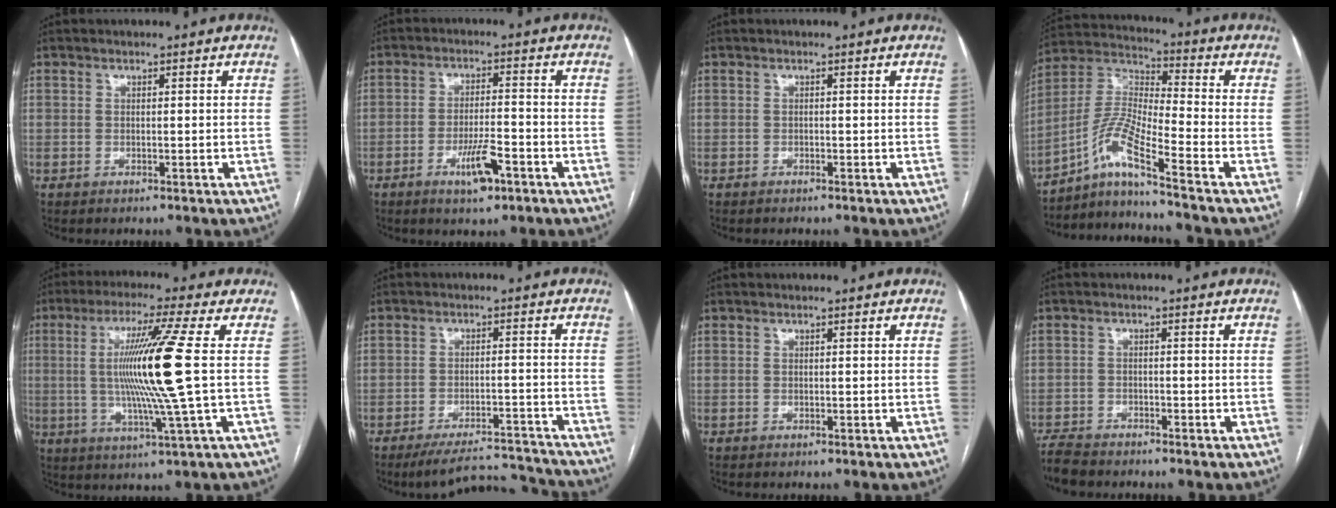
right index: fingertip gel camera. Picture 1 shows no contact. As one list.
[{"total": 6.1, "force": [-3.2, 1.3, 5.1], "torque": [-0.094, -0.003, -0.052]}, {"total": 0.0}, {"total": 9.7, "force": [-6.6, -1.0, 7.1], "torque": [-0.158, 0.006, -0.128]}, {"total": 13.7, "force": [0.8, -2.3, 13.5], "torque": [-0.258, -0.010, 0.012]}, {"total": 10.4, "force": [-10.3, 0.8, 1.4], "torque": [-0.010, 0.017, -0.148]}, {"total": 0.0}, {"total": 4.2, "force": [-4.0, 1.1, 0.8], "torque": [-0.015, -0.012, -0.076]}]